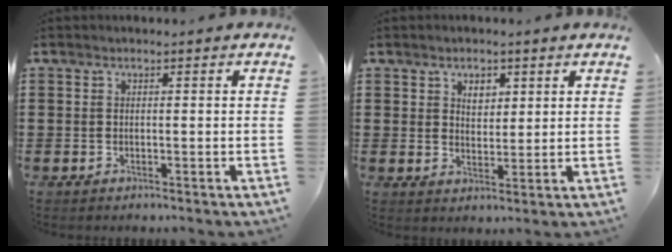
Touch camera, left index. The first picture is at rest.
{"total": 3.0, "force": [2.1, 1.8, 1.3], "torque": [-0.016, 0.000, 0.034]}